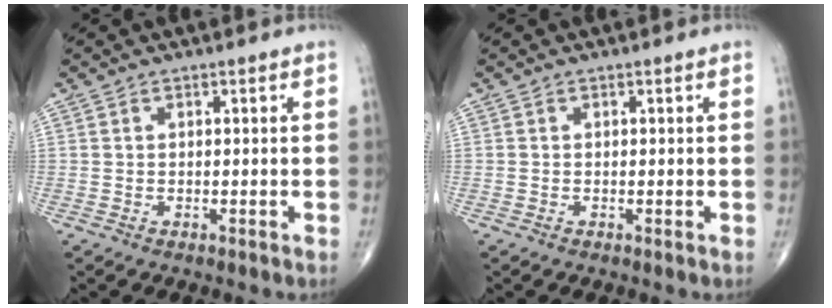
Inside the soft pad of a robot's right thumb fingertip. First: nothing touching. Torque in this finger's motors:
{"motor_torque": [0.03, -0.03, -0.14, -0.37, 0.00]}